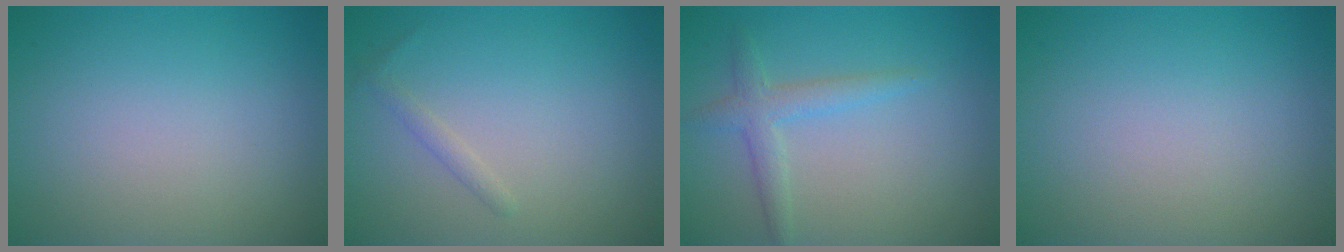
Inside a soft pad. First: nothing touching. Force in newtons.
{"total": 0.9, "press": 0.9, "slide": 0.1}
{"total": 2.3, "press": 2.3, "slide": 0.1}
{"total": 0.0}